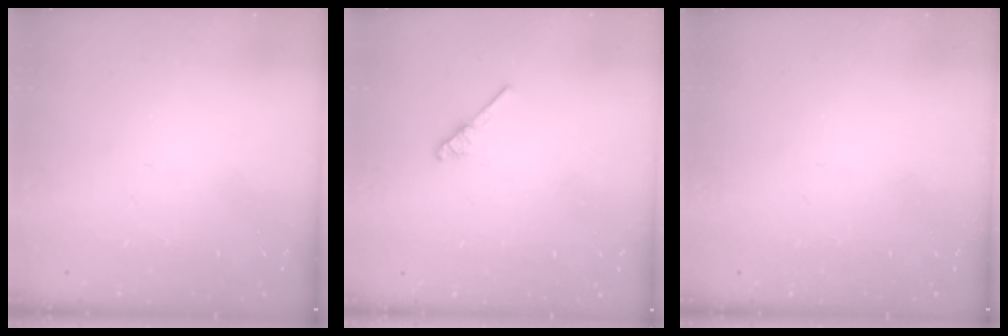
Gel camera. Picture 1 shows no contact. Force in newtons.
{"total": 3.7, "press": 3.7, "slide": 0.4}
{"total": 0.0}